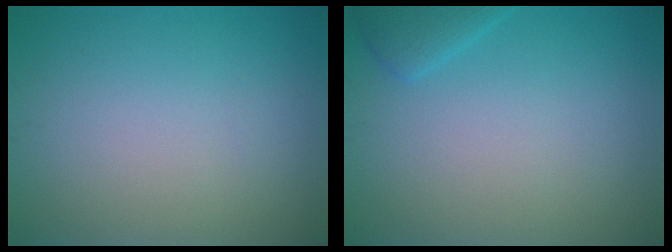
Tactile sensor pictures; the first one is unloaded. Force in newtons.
{"total": 1.6, "press": 1.6, "slide": 0.2}